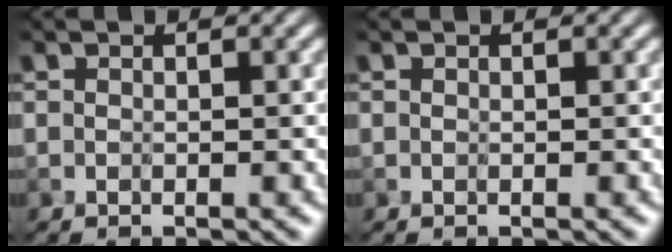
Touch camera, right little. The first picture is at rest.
{"total": 0.0}